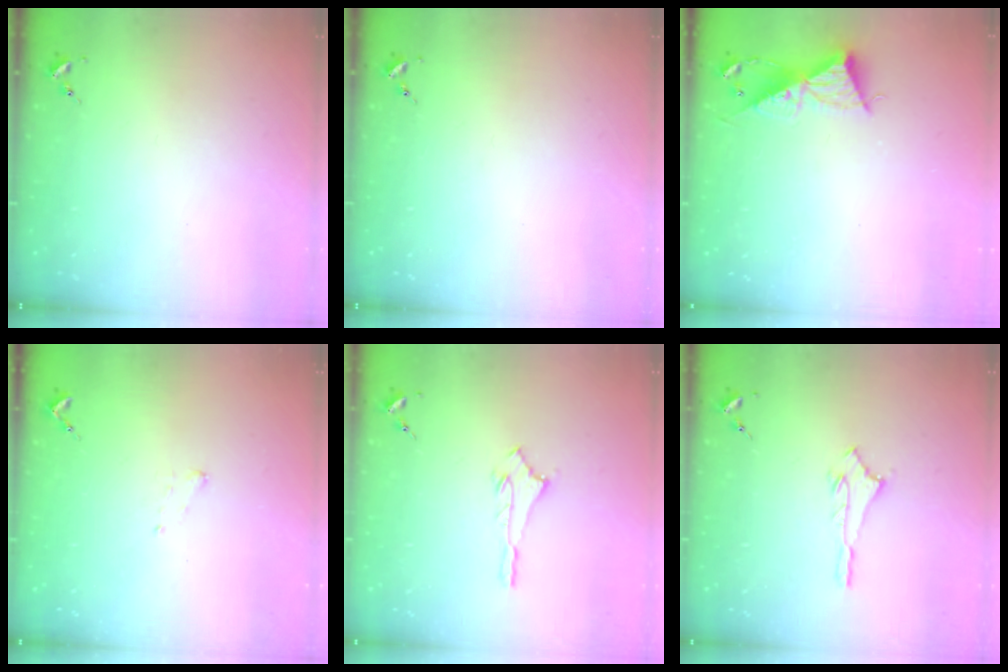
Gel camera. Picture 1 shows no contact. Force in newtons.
{"total": 0.0}
{"total": 9.3, "press": 9.3, "slide": 0.7}
{"total": 3.8, "press": 3.8, "slide": 0.5}
{"total": 2.9, "press": 2.9, "slide": 0.2}
{"total": 2.9, "press": 2.9, "slide": 0.2}